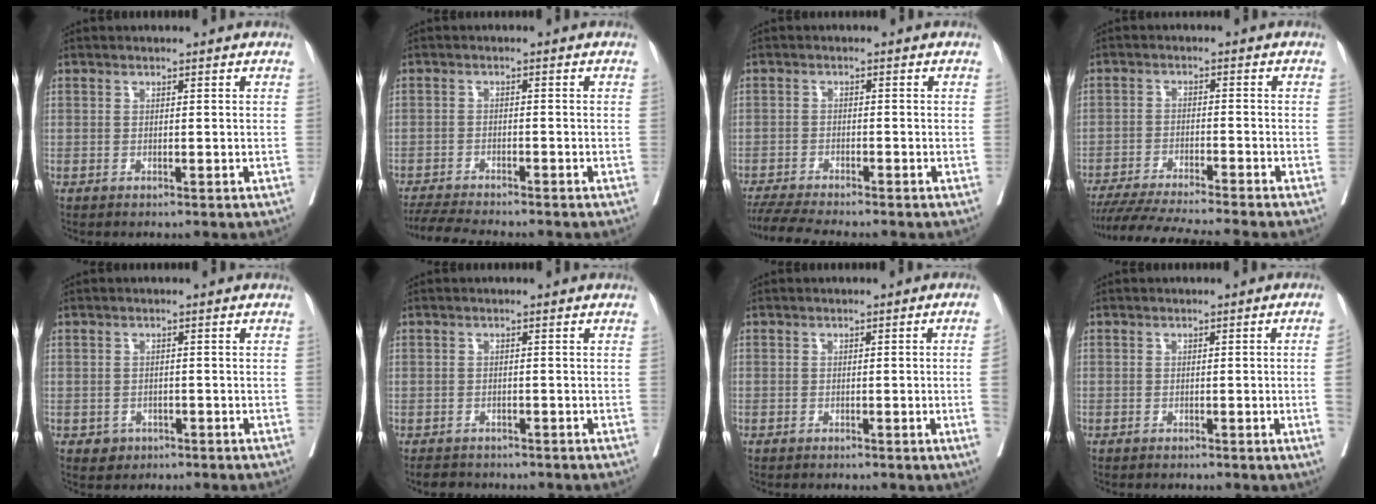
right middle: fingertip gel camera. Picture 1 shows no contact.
{"total": 8.2, "force": [-7.5, 0.3, 3.3], "torque": [-0.053, -0.017, -0.120]}
{"total": 7.6, "force": [-6.9, -0.2, 3.3], "torque": [-0.053, -0.019, -0.113]}
{"total": 14.1, "force": [-12.6, -1.4, 6.2], "torque": [-0.086, -0.032, -0.201]}
{"total": 2.0, "force": [-1.1, 1.6, 0.4], "torque": [-0.008, 0.004, -0.012]}
{"total": 2.9, "force": [-2.5, 1.4, 0.3], "torque": [-0.013, -0.003, -0.039]}
{"total": 2.9, "force": [-0.7, -1.0, 2.7], "torque": [-0.038, -0.004, -0.010]}
{"total": 2.8, "force": [-0.7, -1.0, 2.5], "torque": [-0.036, -0.004, -0.010]}